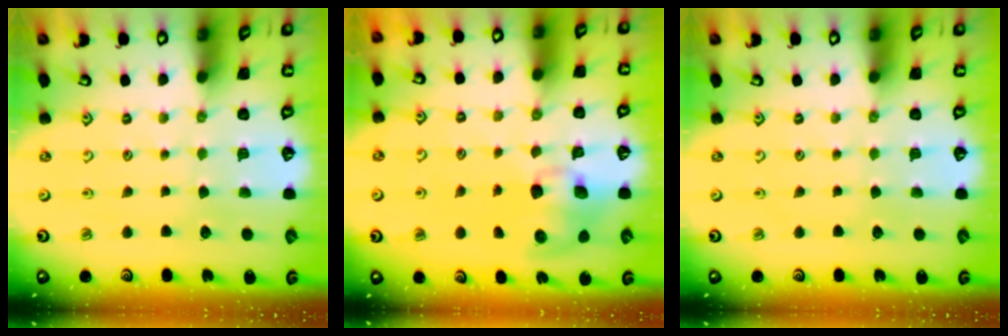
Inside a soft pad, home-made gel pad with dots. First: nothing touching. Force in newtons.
{"total": 8.7, "press": 8.6, "slide": 1.1}
{"total": 0.0}